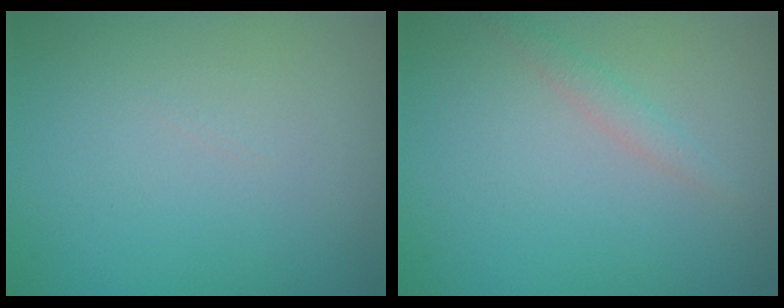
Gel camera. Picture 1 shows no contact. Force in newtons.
{"total": 1.2, "press": 1.2, "slide": 0.0}